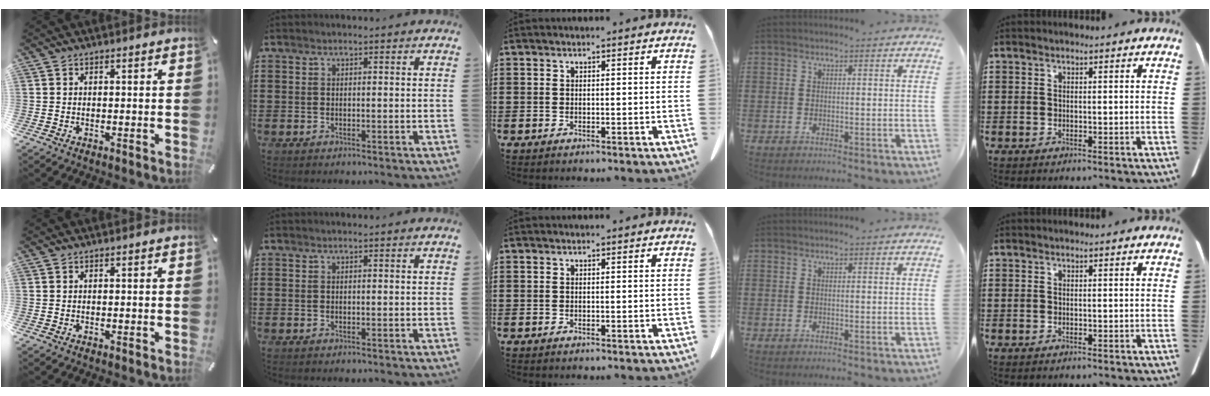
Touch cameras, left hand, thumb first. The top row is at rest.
{}